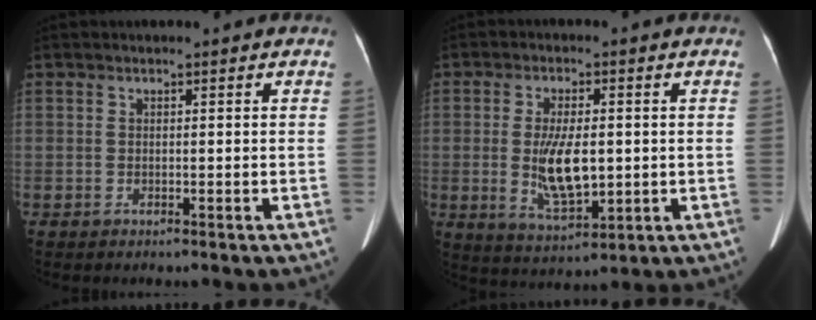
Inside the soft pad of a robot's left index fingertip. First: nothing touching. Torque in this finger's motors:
{"motor_torque": [1.53, 0.06, 0.83, 0.18]}